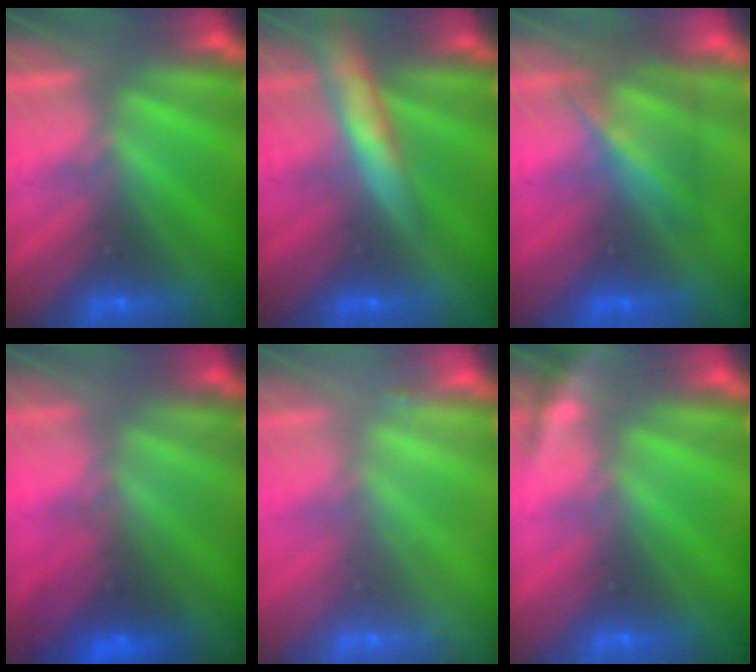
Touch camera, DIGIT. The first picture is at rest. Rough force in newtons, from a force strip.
{"total": 9.1}
{"total": 3.9}
{"total": 2.7}
{"total": 2.2}
{"total": 1.7}